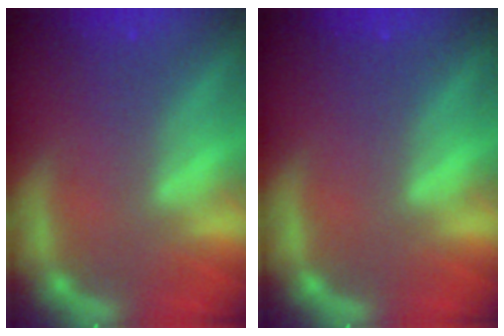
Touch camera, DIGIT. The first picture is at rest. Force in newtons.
{"total": 0.0}